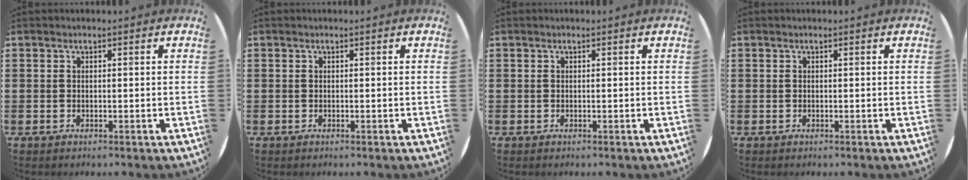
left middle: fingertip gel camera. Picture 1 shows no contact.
{"total": 0.0}
{"total": 0.0}
{"total": 0.0}